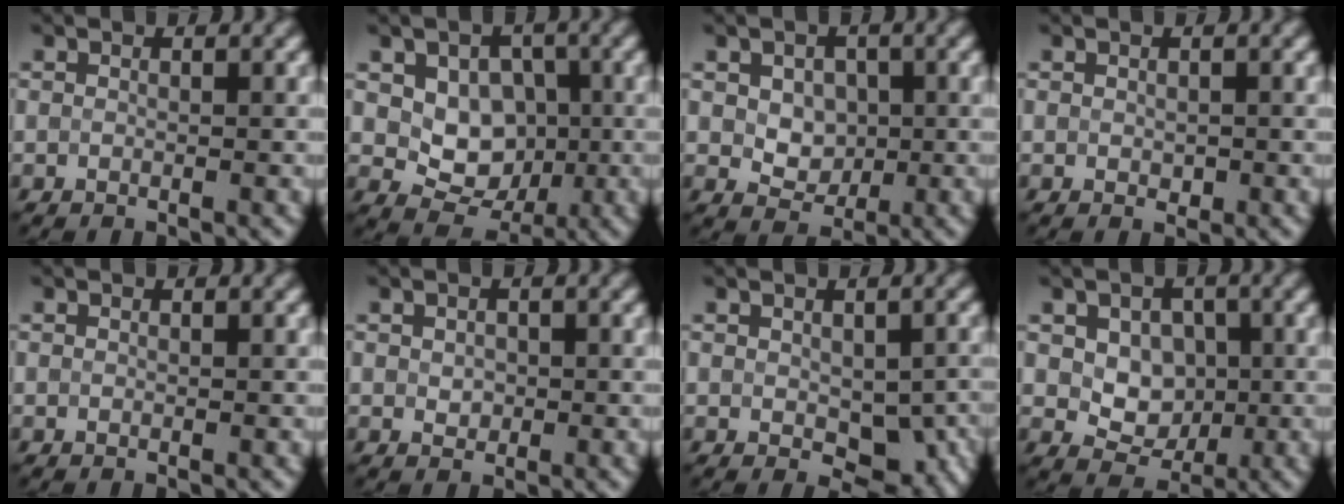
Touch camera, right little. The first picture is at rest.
{"total": 5.3, "force": [0.3, 4.1, 3.4], "torque": [-0.049, -0.006, 0.008]}
{"total": 3.0, "force": [0.3, 2.3, 1.9], "torque": [-0.032, -0.004, 0.007]}
{"total": 0.6, "force": [0.0, 0.4, 0.4], "torque": [-0.004, -0.003, 0.001]}
{"total": 0.0}
{"total": 1.2, "force": [0.1, 0.9, 0.7], "torque": [-0.013, -0.002, 0.003]}
{"total": 6.0, "force": [-1.0, 3.6, 4.7], "torque": [-0.070, -0.019, -0.003]}
{"total": 4.0, "force": [0.3, 3.0, 2.5], "torque": [-0.038, -0.005, 0.006]}